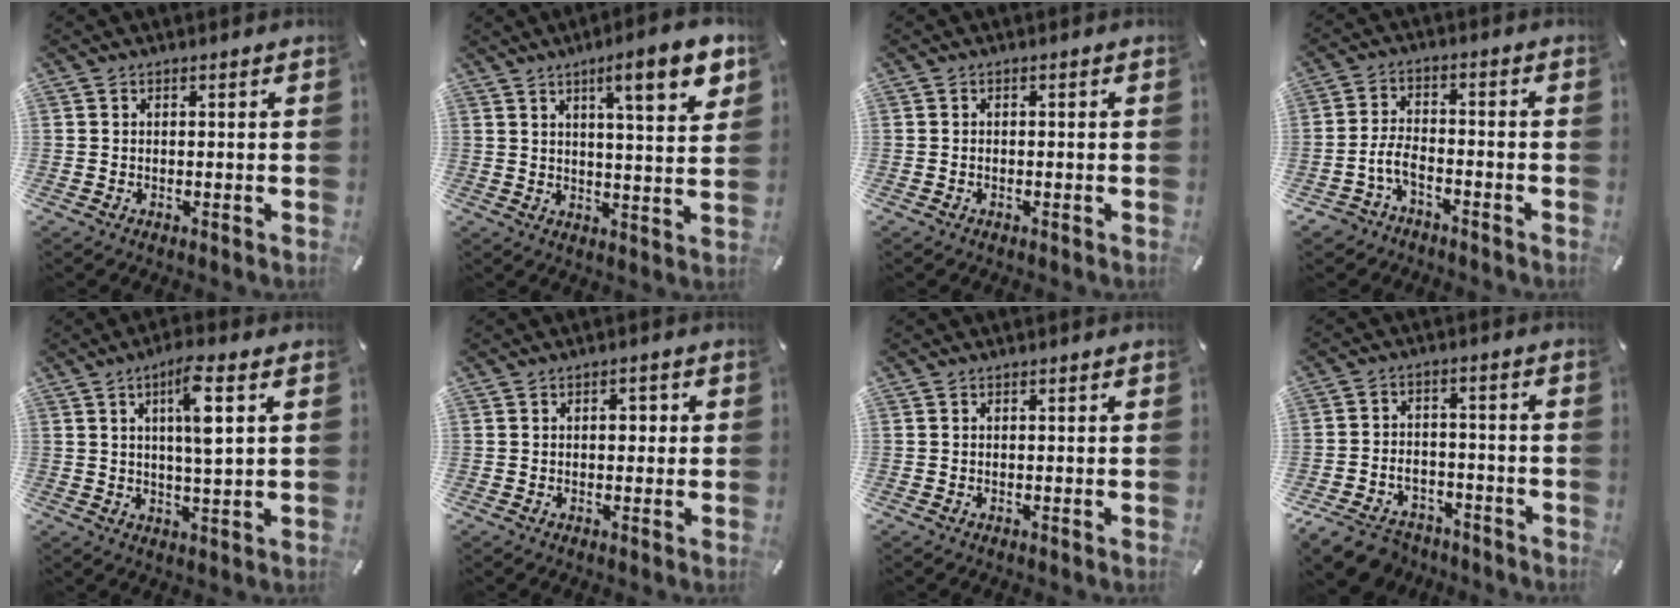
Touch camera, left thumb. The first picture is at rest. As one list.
[{"total": 11.4, "force": [6.2, 1.9, 9.4], "torque": [-0.134, -0.030, 0.093]}, {"total": 0.6, "force": [-0.5, 0.4, 0.2], "torque": [-0.007, -0.001, -0.009]}, {"total": 6.1, "force": [-3.5, 3.6, 3.5], "torque": [-0.085, 0.013, -0.069]}, {"total": 7.9, "force": [2.6, 1.3, 7.3], "torque": [-0.133, -0.006, 0.037]}, {"total": 2.4, "force": [0.1, 1.7, 1.7], "torque": [-0.012, -0.001, -0.007]}, {"total": 0.0}, {"total": 8.1, "force": [-5.7, 5.0, 2.7], "torque": [-0.056, 0.030, -0.105]}]